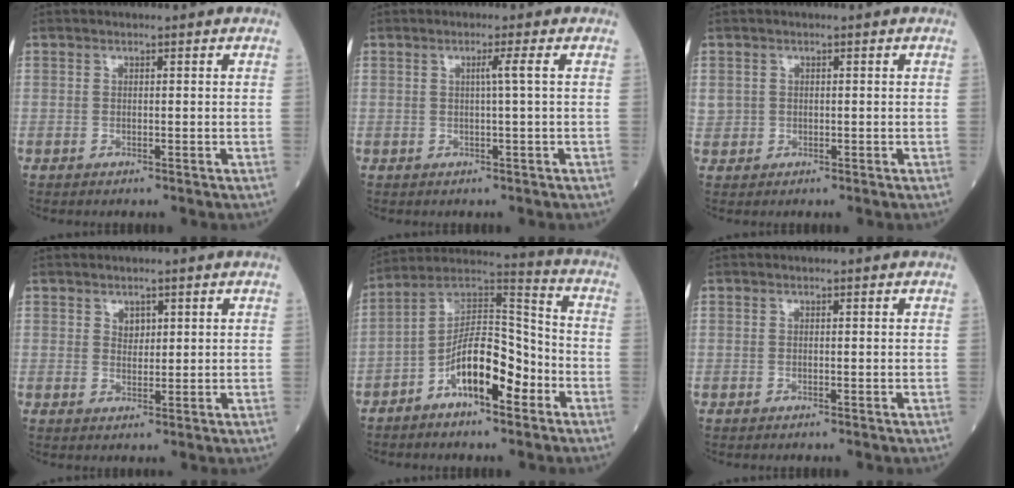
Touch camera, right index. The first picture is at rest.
{"total": 1.8, "force": [0.3, -0.7, 1.6], "torque": [-0.028, -0.001, 0.006]}
{"total": 2.1, "force": [0.4, 2.0, 0.5], "torque": [-0.005, 0.007, 0.014]}
{"total": 1.8, "force": [1.0, 1.1, 0.9], "torque": [-0.016, -0.002, 0.019]}
{"total": 12.6, "force": [-5.7, 4.4, 10.4], "torque": [-0.187, 0.027, -0.099]}
{"total": 0.0}